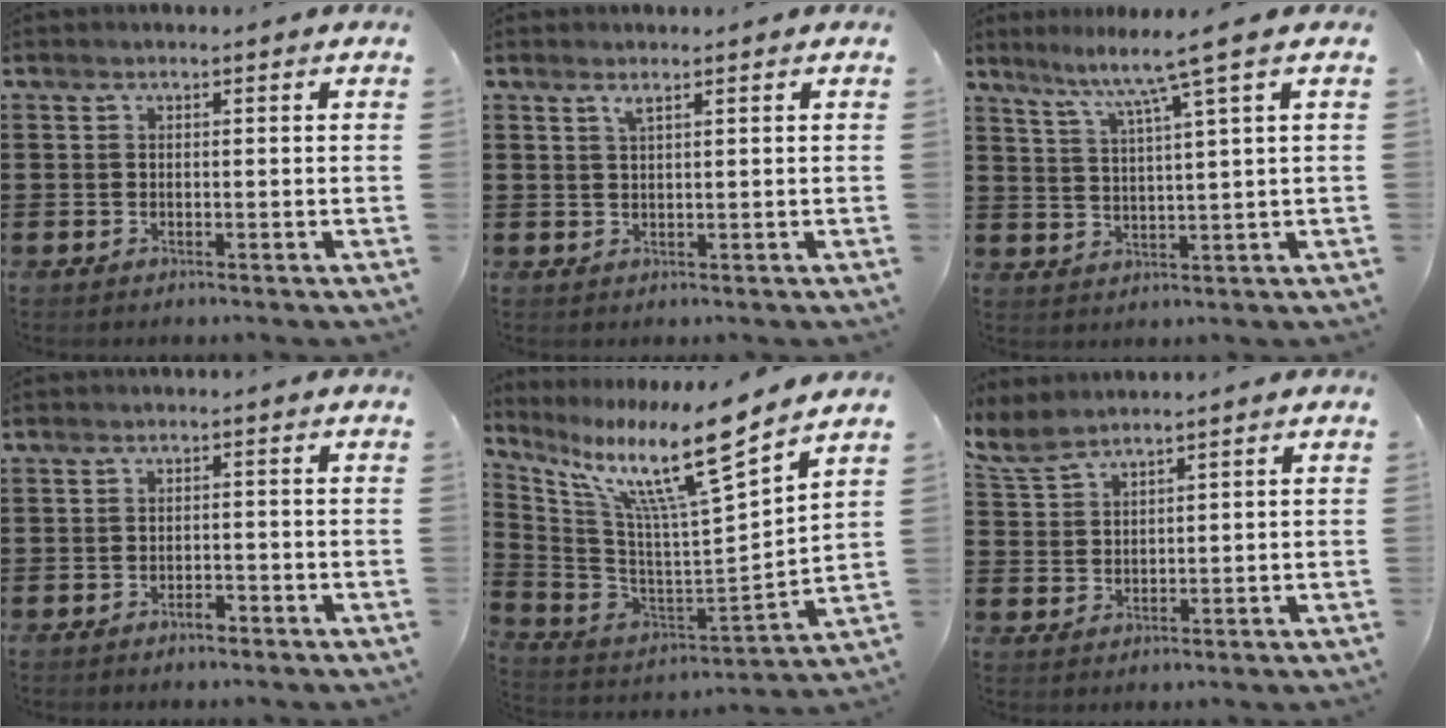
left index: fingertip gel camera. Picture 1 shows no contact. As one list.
[{"total": 1.5, "force": [0.9, 0.1, 1.1], "torque": [-0.025, 0.000, 0.017]}, {"total": 5.9, "force": [4.1, -1.3, 4.0], "torque": [-0.094, -0.025, 0.063]}, {"total": 1.7, "force": [-1.3, 0.6, 0.8], "torque": [-0.021, -0.002, -0.027]}, {"total": 13.4, "force": [9.6, 0.3, 9.3], "torque": [-0.203, -0.069, 0.152]}, {"total": 4.1, "force": [3.5, 1.1, 1.9], "torque": [-0.050, -0.005, 0.066]}]